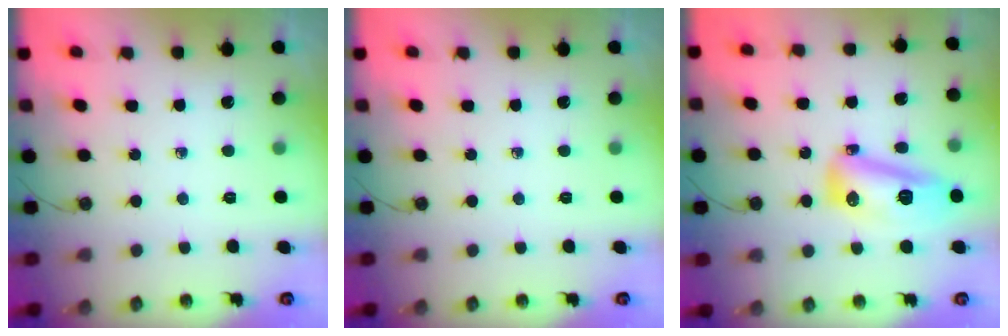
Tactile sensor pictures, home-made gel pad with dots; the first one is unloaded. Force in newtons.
{"total": 0.0}
{"total": 13.6, "press": 13.6, "slide": 1.3}